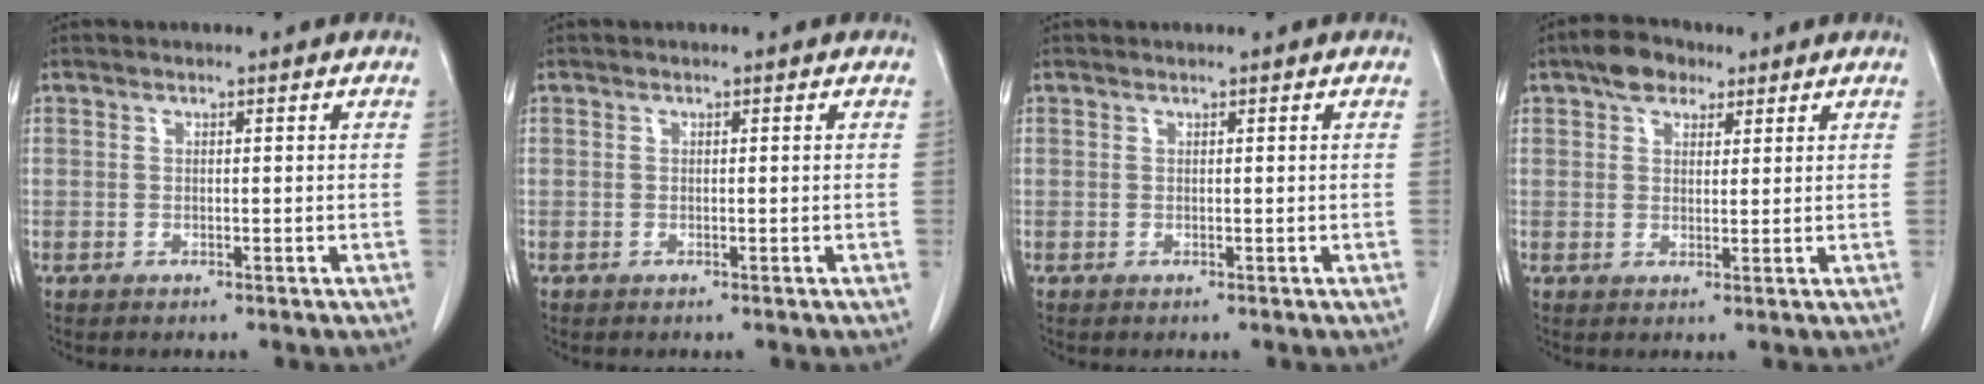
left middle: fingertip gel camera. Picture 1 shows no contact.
{"total": 0.0}
{"total": 0.0}
{"total": 4.6, "force": [2.9, 2.8, 2.2], "torque": [-0.040, 0.016, 0.051]}